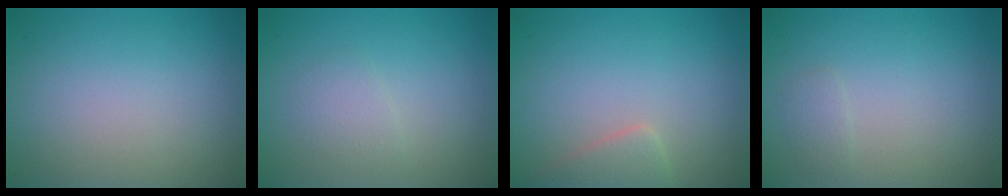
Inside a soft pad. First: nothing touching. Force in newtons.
{"total": 1.4, "press": 1.4, "slide": 0.1}
{"total": 2.0, "press": 2.0, "slide": 0.2}
{"total": 0.9, "press": 0.9, "slide": 0.0}